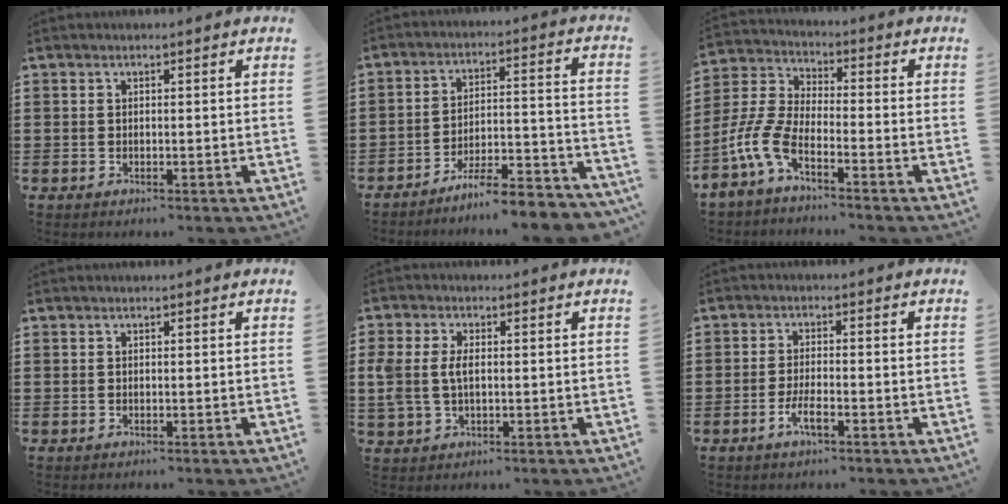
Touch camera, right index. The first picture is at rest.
{"total": 6.8, "force": [-6.2, 0.1, 2.7], "torque": [-0.039, 0.000, -0.119]}
{"total": 6.7, "force": [-4.6, 1.8, 4.5], "torque": [-0.140, -0.020, -0.098]}
{"total": 0.0}
{"total": 4.3, "force": [0.2, 2.7, 3.4], "torque": [-0.092, 0.001, -0.005]}
{"total": 2.7, "force": [-1.4, 0.5, 2.3], "torque": [-0.047, -0.002, -0.027]}